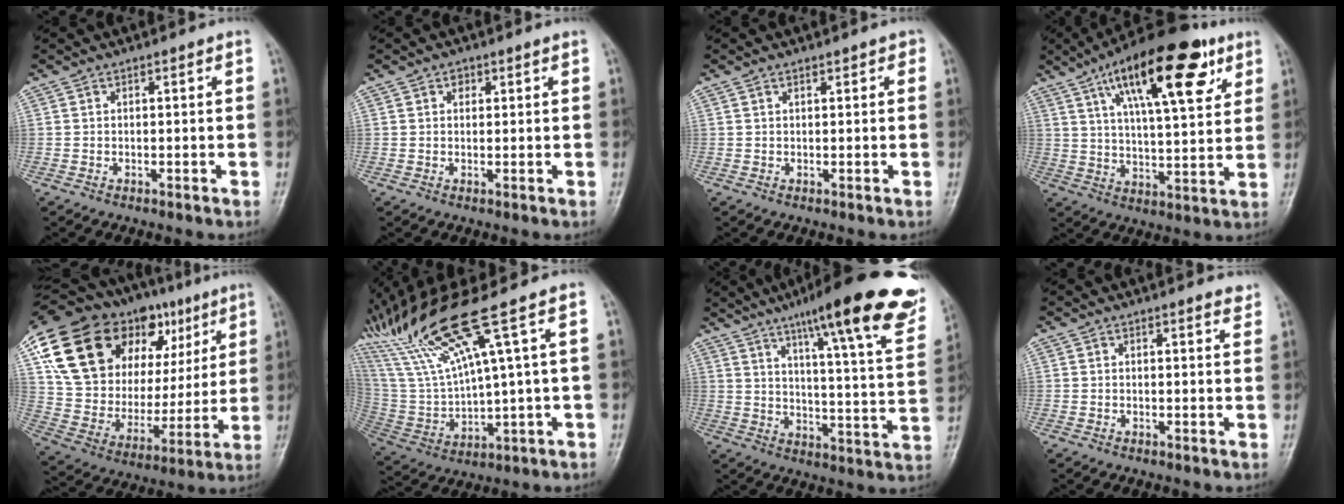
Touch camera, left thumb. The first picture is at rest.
{"total": 1.4, "force": [0.7, 1.1, 0.6], "torque": [0.002, -0.002, 0.008]}
{"total": 1.2, "force": [0.7, 0.6, 0.7], "torque": [-0.003, -0.001, 0.007]}
{"total": 21.5, "force": [10.7, 7.5, 17.0], "torque": [-0.244, -0.023, 0.170]}
{"total": 31.2, "force": [14.2, 18.3, 20.9], "torque": [-0.320, 0.016, 0.251]}
{"total": 19.5, "force": [11.7, 0.4, 15.6], "torque": [-0.317, -0.025, 0.229]}
{"total": 26.4, "force": [17.1, 4.3, 19.7], "torque": [-0.256, -0.051, 0.229]}
{"total": 1.9, "force": [1.8, 0.4, 0.6], "torque": [-0.003, -0.010, 0.015]}